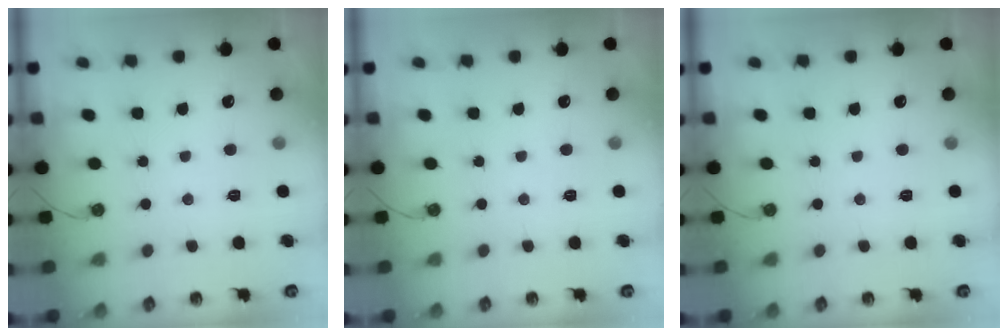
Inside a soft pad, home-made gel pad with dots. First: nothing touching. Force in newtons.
{"total": 0.0}
{"total": 0.0}